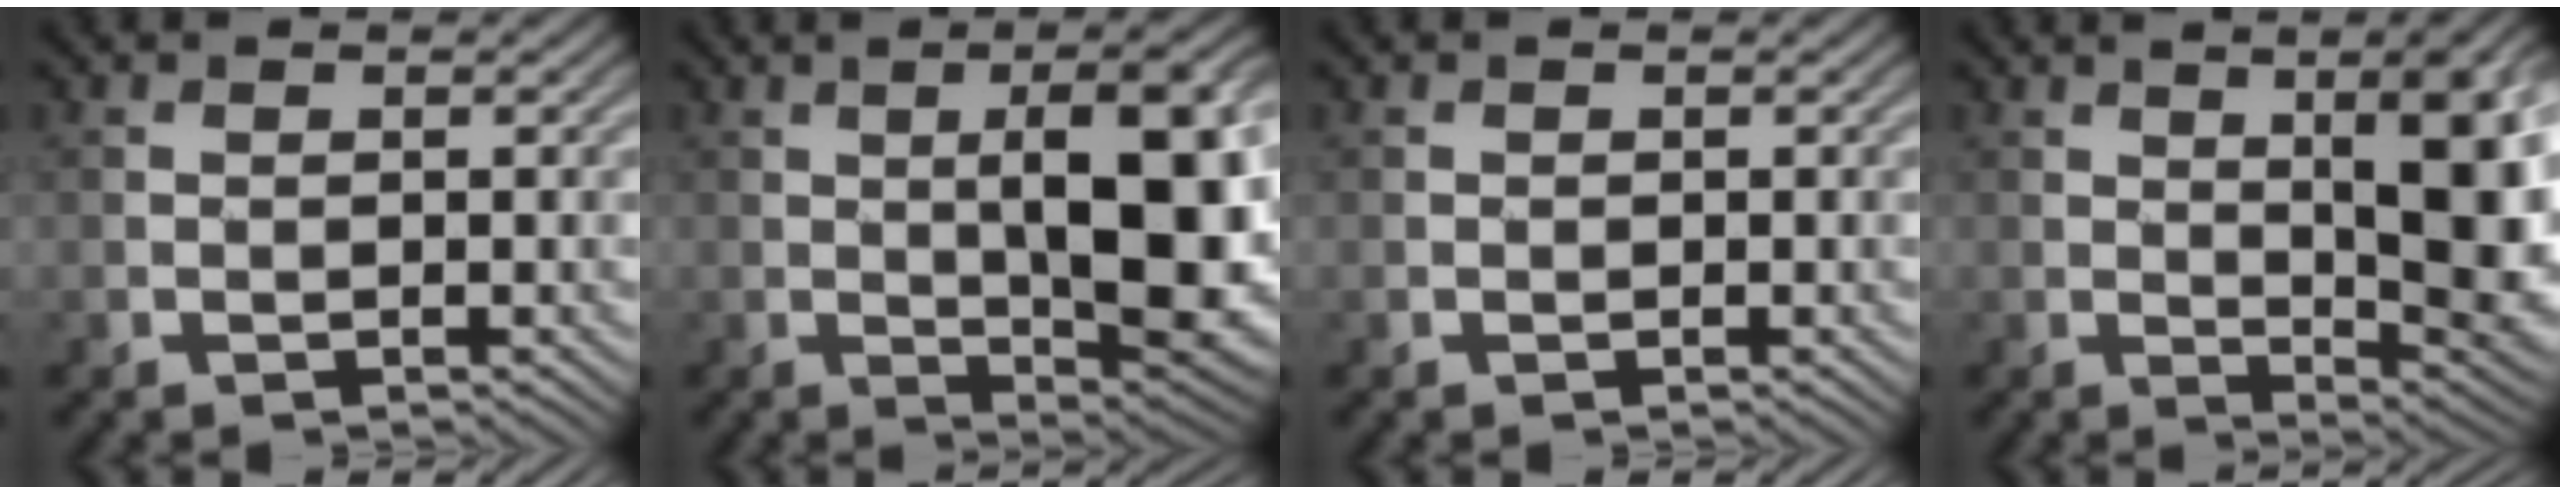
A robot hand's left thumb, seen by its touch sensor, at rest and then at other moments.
{"total": 13.4, "force": [0.8, 4.3, 12.7], "torque": [-0.160, 0.010, 0.010]}
{"total": 0.0}
{"total": 14.1, "force": [2.4, 4.2, 13.2], "torque": [-0.168, 0.018, 0.041]}